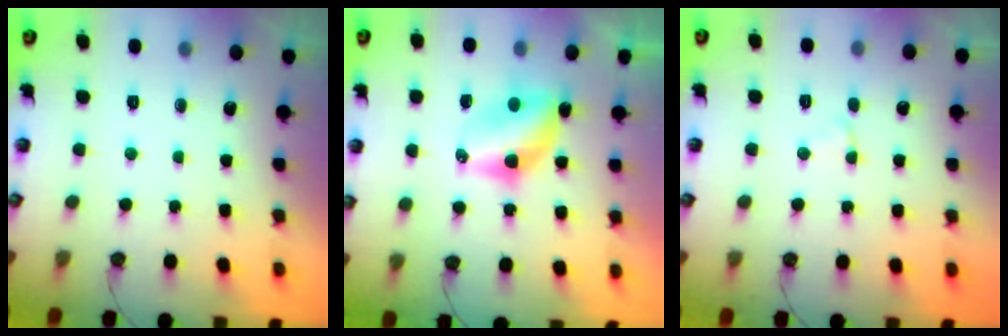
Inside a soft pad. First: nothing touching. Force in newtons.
{"total": 7.1, "press": 6.9, "slide": 1.6}
{"total": 2.5, "press": 2.5, "slide": 0.4}